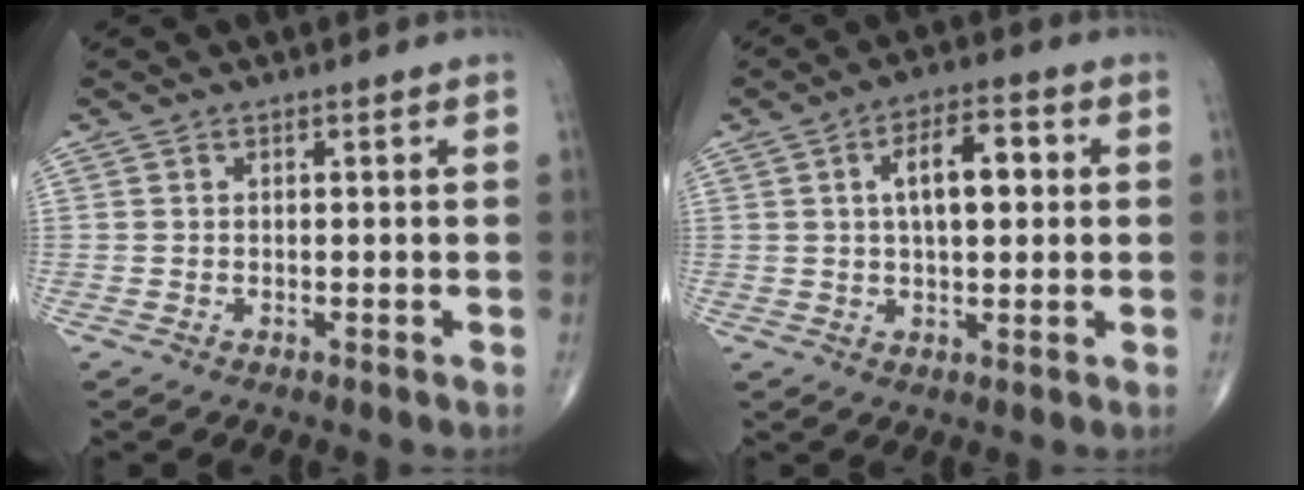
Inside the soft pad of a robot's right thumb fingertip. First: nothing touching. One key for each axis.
{"total": 9.0, "fx": 1.6, "fy": 4.1, "fz": 7.8, "tx": -0.112, "ty": 0.013, "tz": 0.022}